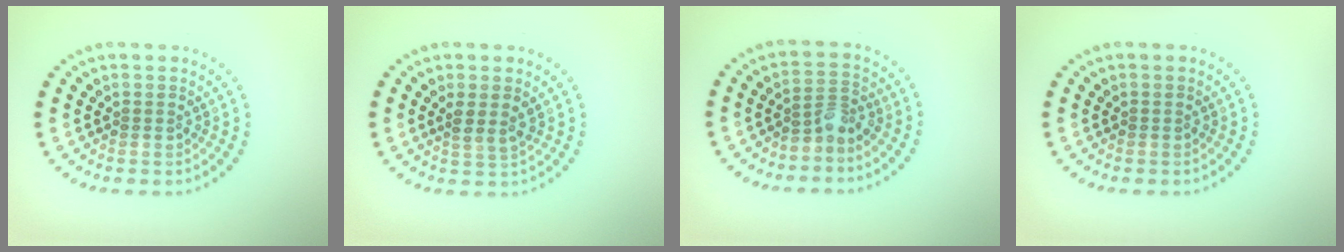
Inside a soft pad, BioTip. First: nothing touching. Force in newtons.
{"total": 1.7, "press": 1.3, "slide": 1.1}
{"total": 2.1, "press": 1.6, "slide": 1.4}
{"total": 0.0}